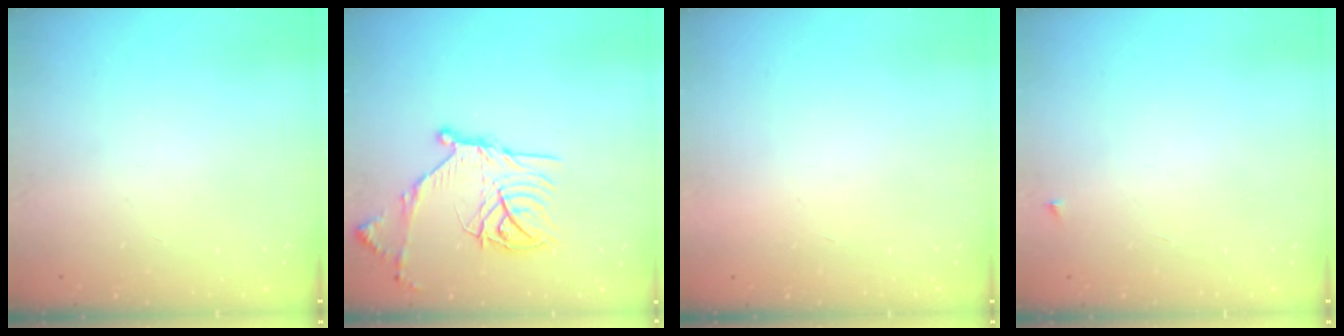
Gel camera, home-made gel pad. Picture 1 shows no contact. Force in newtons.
{"total": 19.9, "press": 19.8, "slide": 1.5}
{"total": 1.7, "press": 1.7, "slide": 0.1}
{"total": 2.3, "press": 2.3, "slide": 0.3}